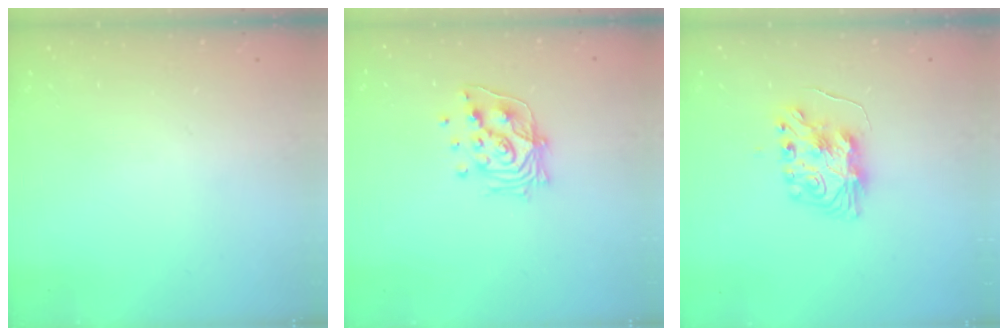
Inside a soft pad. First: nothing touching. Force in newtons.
{"total": 13.7, "press": 13.4, "slide": 3.0}
{"total": 9.0, "press": 9.0, "slide": 0.9}